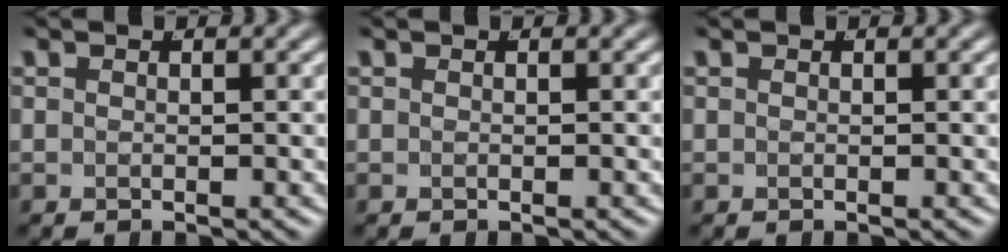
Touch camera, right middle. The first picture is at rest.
{"total": 0.0}
{"total": 0.0}